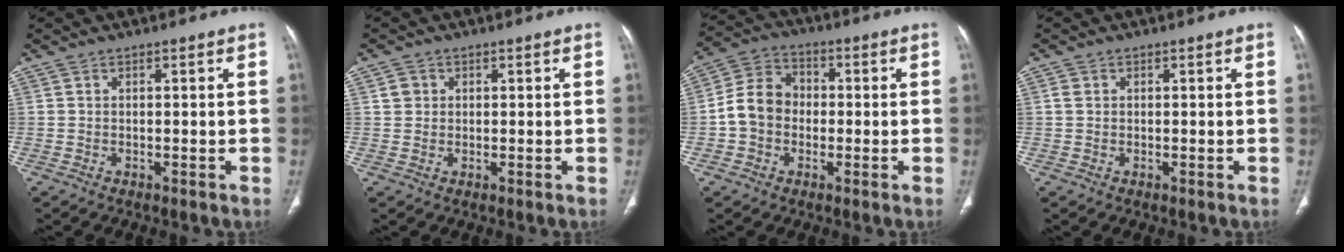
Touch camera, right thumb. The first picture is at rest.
{"total": 2.1, "force": [0.6, 1.9, 0.6], "torque": [-0.001, -0.001, 0.008]}
{"total": 8.9, "force": [-1.1, 7.5, 4.8], "torque": [-0.073, 0.033, -0.034]}
{"total": 1.1, "force": [0.3, 0.9, 0.5], "torque": [-0.006, 0.002, 0.006]}